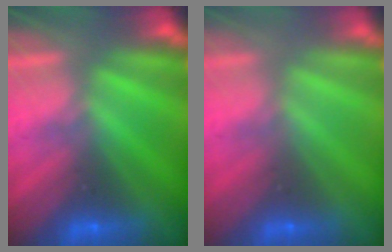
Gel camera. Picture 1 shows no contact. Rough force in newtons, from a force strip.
{"total": 3.3}